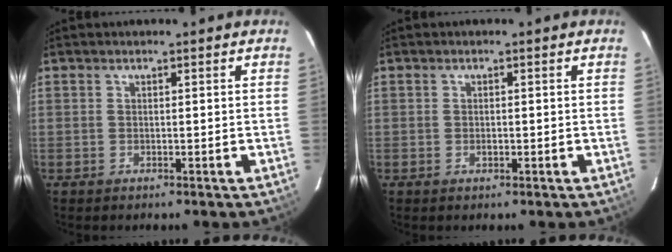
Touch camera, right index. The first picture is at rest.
{"total": 0.8, "force": [-0.2, 0.6, 0.4], "torque": [-0.006, 0.000, -0.002]}